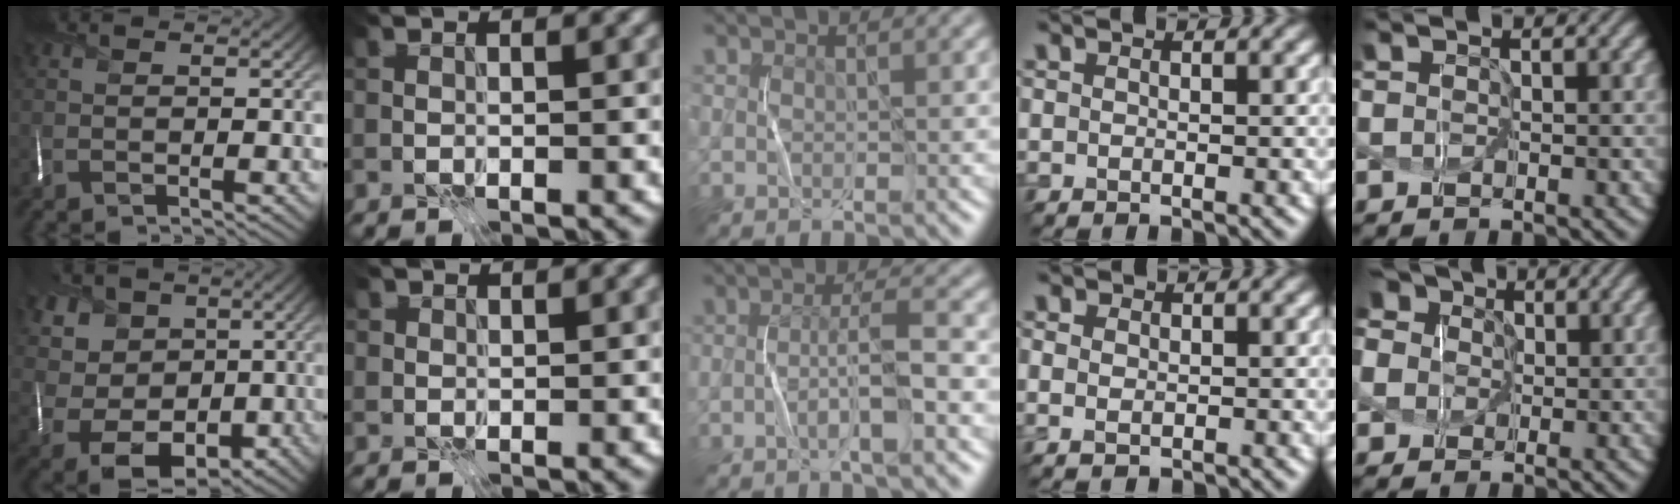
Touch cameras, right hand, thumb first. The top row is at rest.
{"thumb": {"total": 9.6, "force": [0.6, 8.4, 4.7], "torque": [-0.123, -0.015, 0.012]}, "index": {"total": 1.4, "force": [0.9, 1.0, 0.2], "torque": [-0.002, 0.000, 0.019]}, "middle": {"total": 3.1, "force": [-1.5, 0.2, 2.7], "torque": [-0.048, 0.010, -0.033]}, "ring": {"total": 1.5, "force": [0.1, 1.0, 1.0], "torque": [-0.018, 0.004, -0.001]}, "little": {"total": 6.9, "force": [1.4, 5.8, 3.3], "torque": [-0.091, 0.022, -0.012]}}